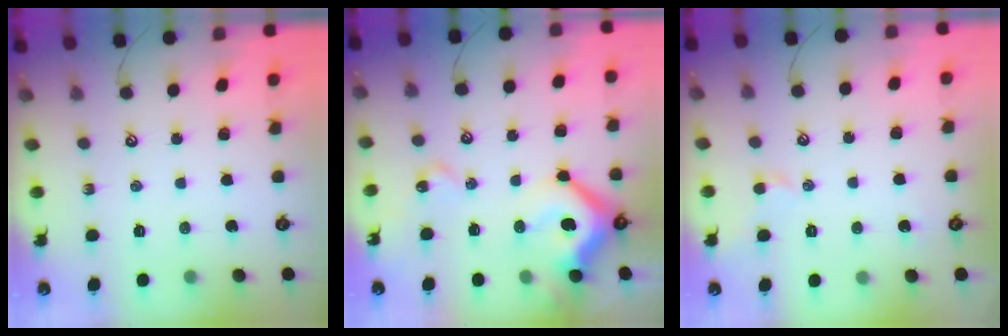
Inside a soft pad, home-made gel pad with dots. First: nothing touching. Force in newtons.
{"total": 16.4, "press": 16.3, "slide": 2.1}
{"total": 0.9, "press": 0.7, "slide": 0.6}